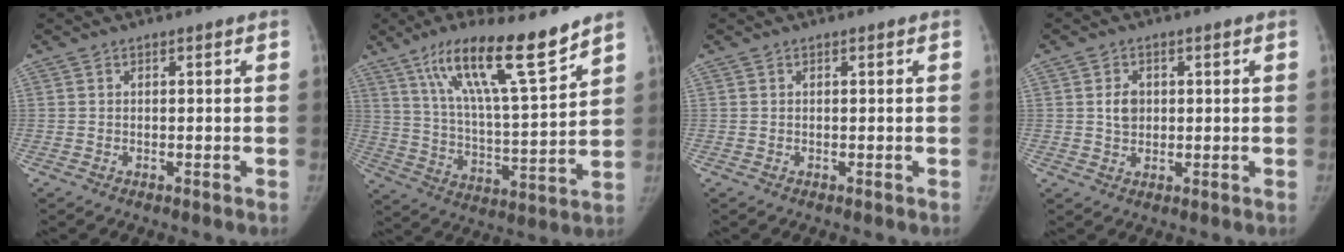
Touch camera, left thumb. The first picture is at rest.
{"total": 18.4, "force": [12.6, 2.8, 13.0], "torque": [-0.204, -0.065, 0.222]}
{"total": 0.0}
{"total": 3.5, "force": [0.7, 2.8, 2.1], "torque": [-0.020, -0.002, 0.013]}